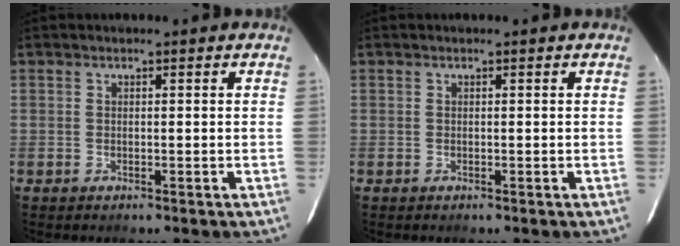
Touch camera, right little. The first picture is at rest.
{"total": 0.0}